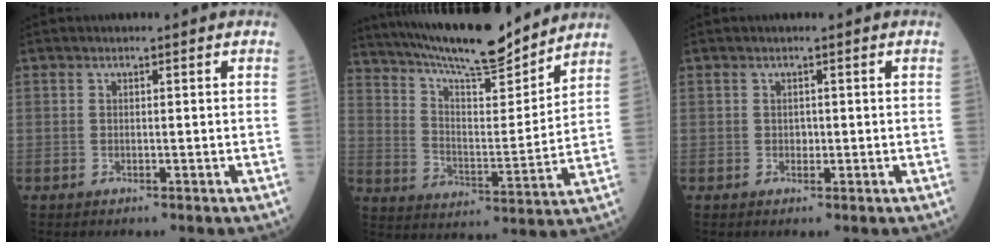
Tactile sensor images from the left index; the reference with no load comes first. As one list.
[{"total": 19.0, "force": [16.9, 1.8, 8.5], "torque": [-0.159, 0.002, 0.279]}, {"total": 0.8, "force": [0.0, 0.6, 0.4], "torque": [-0.005, 0.002, -0.002]}]